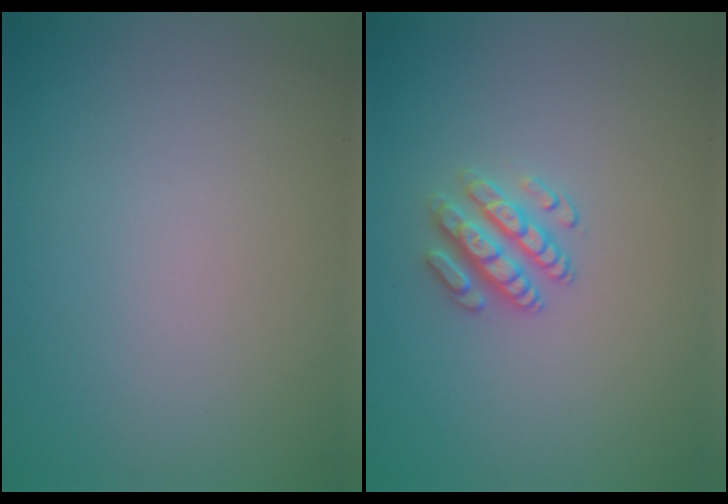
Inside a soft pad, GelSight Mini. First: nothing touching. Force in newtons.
{"total": 2.7, "press": 2.5, "slide": 1.0}